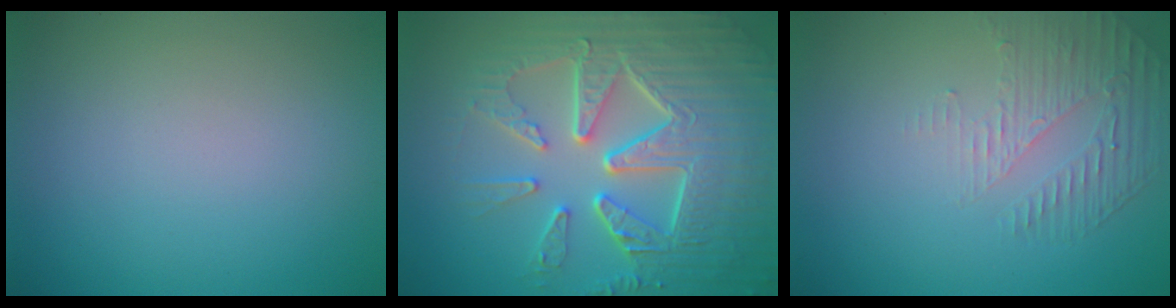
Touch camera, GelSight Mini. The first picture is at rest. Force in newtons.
{"total": 10.0, "press": 6.8, "slide": 7.3}
{"total": 1.8, "press": 1.1, "slide": 1.5}